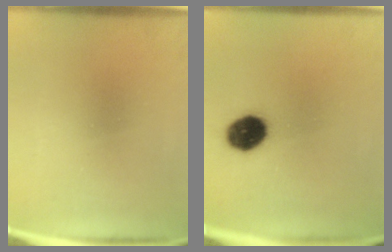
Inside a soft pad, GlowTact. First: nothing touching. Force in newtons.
{"total": 9.6}